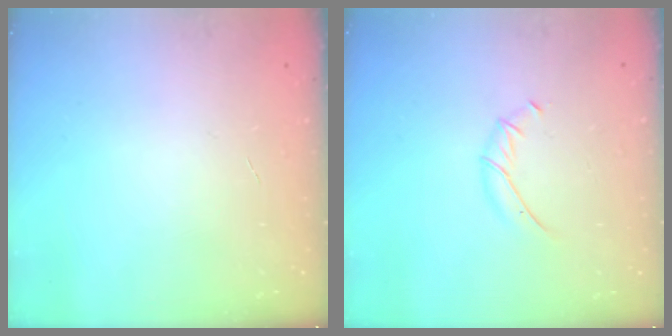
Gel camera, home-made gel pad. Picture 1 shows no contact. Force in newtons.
{"total": 6.6, "press": 6.5, "slide": 1.2}